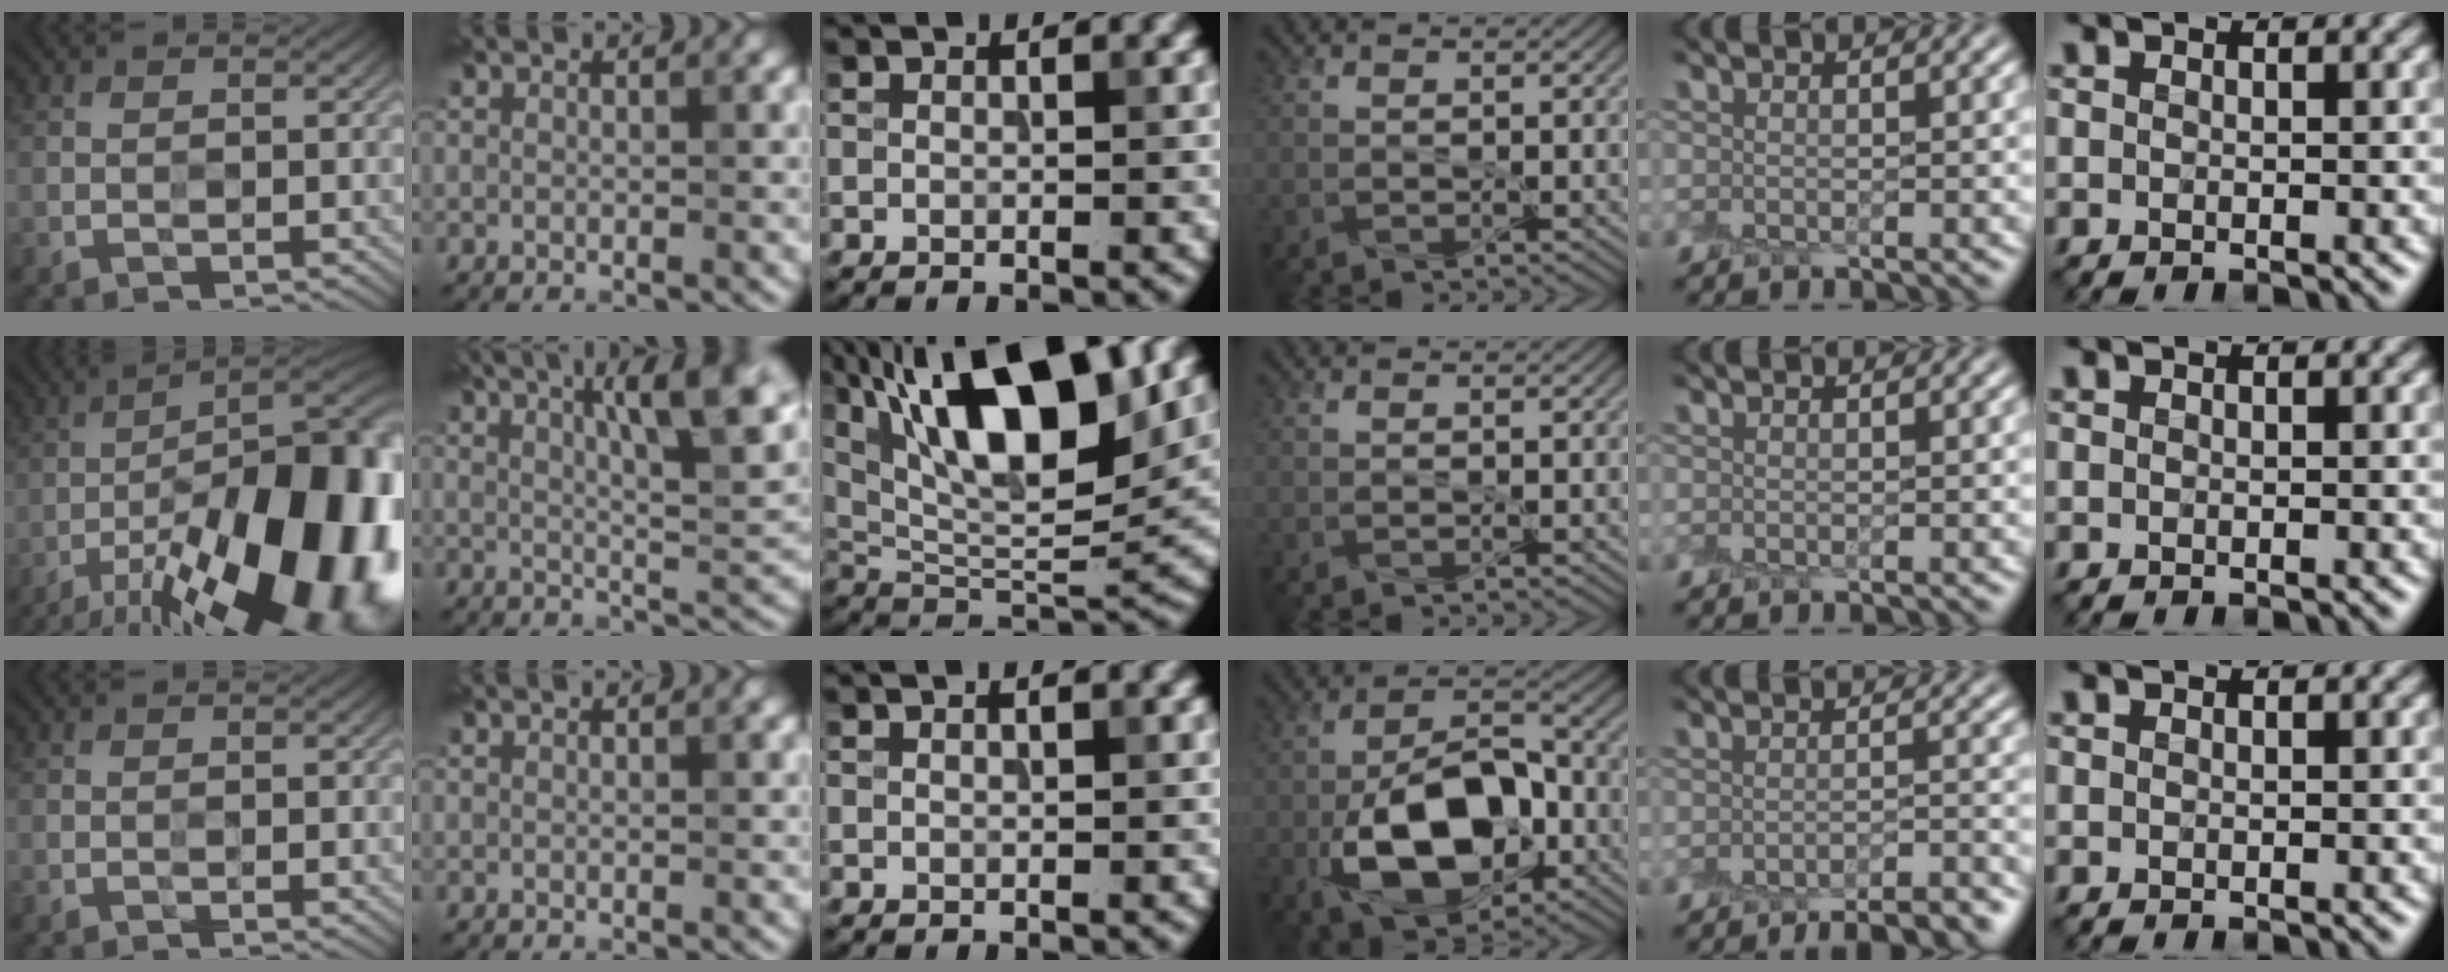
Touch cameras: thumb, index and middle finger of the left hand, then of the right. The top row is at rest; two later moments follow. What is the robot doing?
{"motion": "peel", "object": "plastic wrap"}